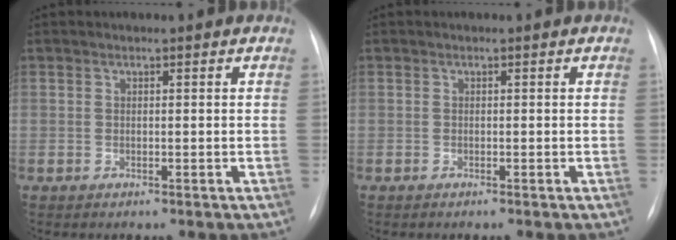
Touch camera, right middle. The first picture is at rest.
{"total": 0.0}